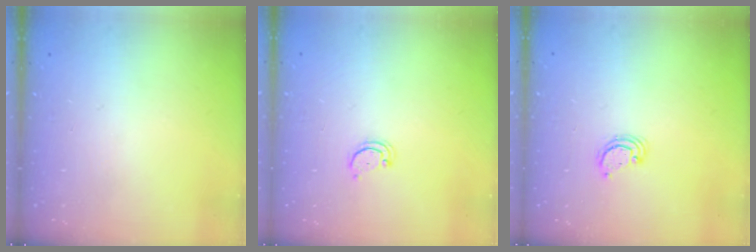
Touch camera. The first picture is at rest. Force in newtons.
{"total": 2.2, "press": 2.2, "slide": 0.4}
{"total": 2.3, "press": 2.3, "slide": 0.2}